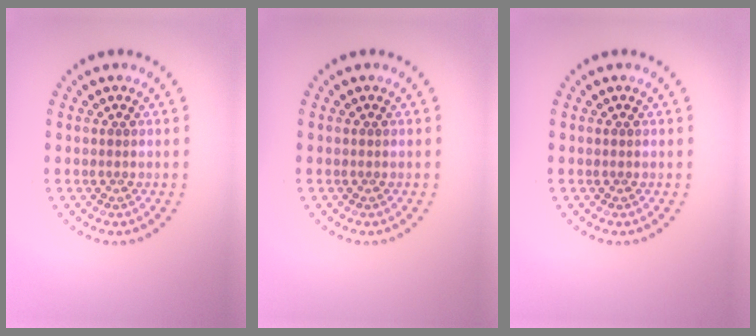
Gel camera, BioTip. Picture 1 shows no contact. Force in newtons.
{"total": 0.0}
{"total": 0.0}